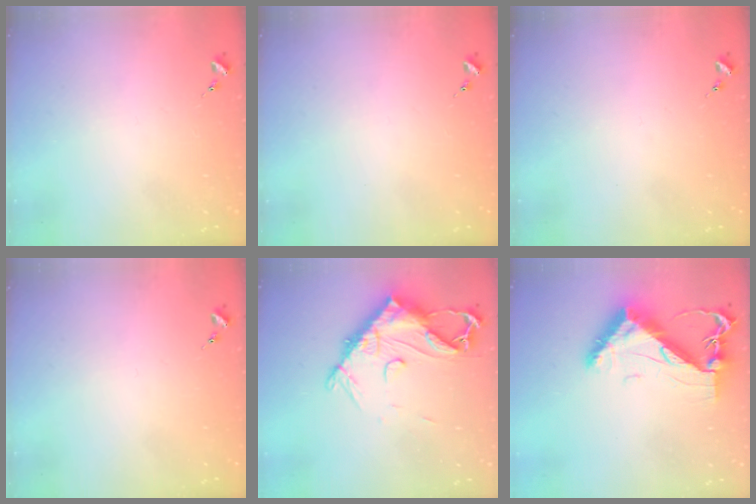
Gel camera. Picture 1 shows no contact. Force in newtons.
{"total": 0.0}
{"total": 0.0}
{"total": 0.0}
{"total": 14.2, "press": 14.2, "slide": 1.4}
{"total": 11.3, "press": 11.3, "slide": 1.1}